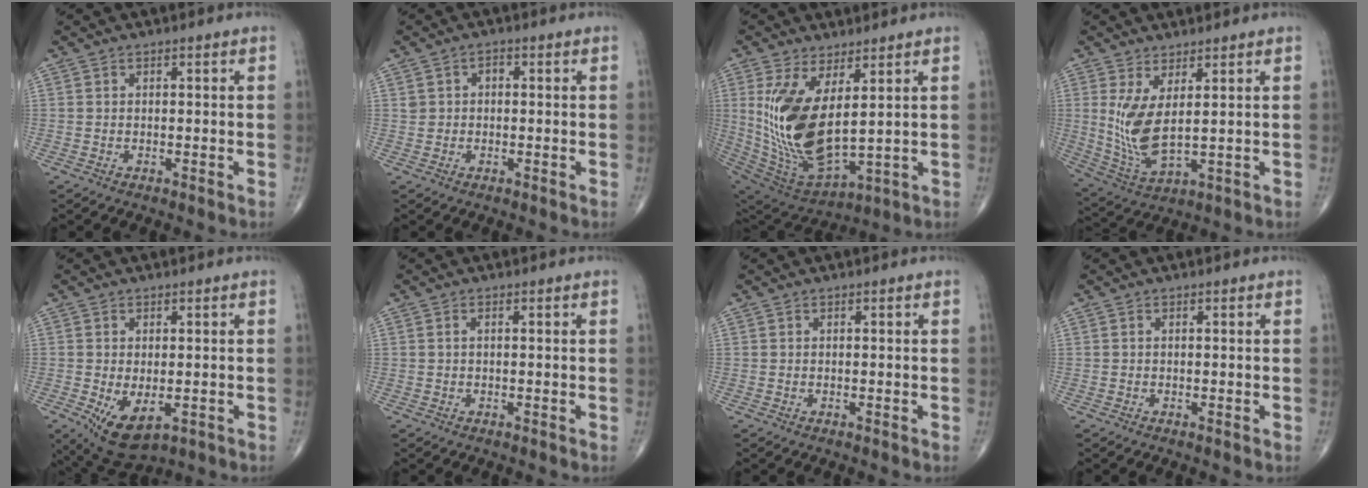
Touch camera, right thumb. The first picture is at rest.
{"total": 2.2, "force": [0.3, 1.9, 1.1], "torque": [-0.009, 0.008, 0.006]}
{"total": 17.7, "force": [3.4, 7.9, 15.5], "torque": [-0.314, -0.037, 0.089]}
{"total": 9.0, "force": [2.1, 3.2, 8.2], "torque": [-0.179, -0.029, 0.054]}
{"total": 7.8, "force": [-2.1, 4.1, 6.3], "torque": [-0.100, -0.011, -0.018]}
{"total": 0.6, "force": [0.1, 0.2, 0.6], "torque": [-0.015, 0.004, 0.001]}
{"total": 0.0}
{"total": 0.0}